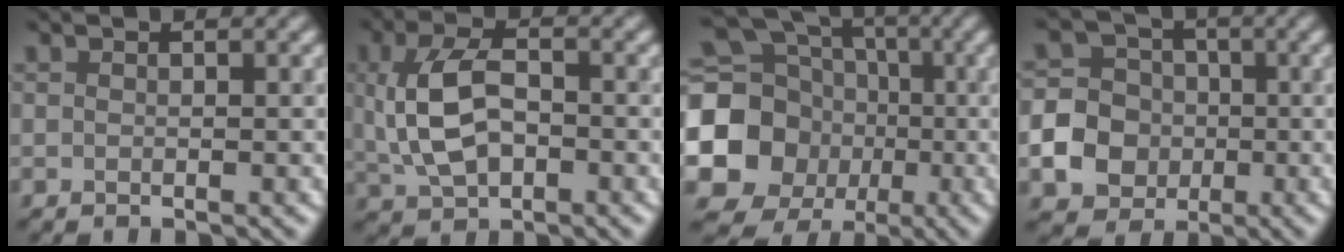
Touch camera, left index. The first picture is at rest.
{"total": 6.0, "force": [0.2, 3.8, 4.6], "torque": [-0.097, 0.005, 0.002]}
{"total": 13.7, "force": [-1.9, 12.6, 5.1], "torque": [-0.123, -0.035, -0.051]}
{"total": 6.6, "force": [-2.0, 6.0, 1.9], "torque": [-0.028, -0.001, -0.059]}